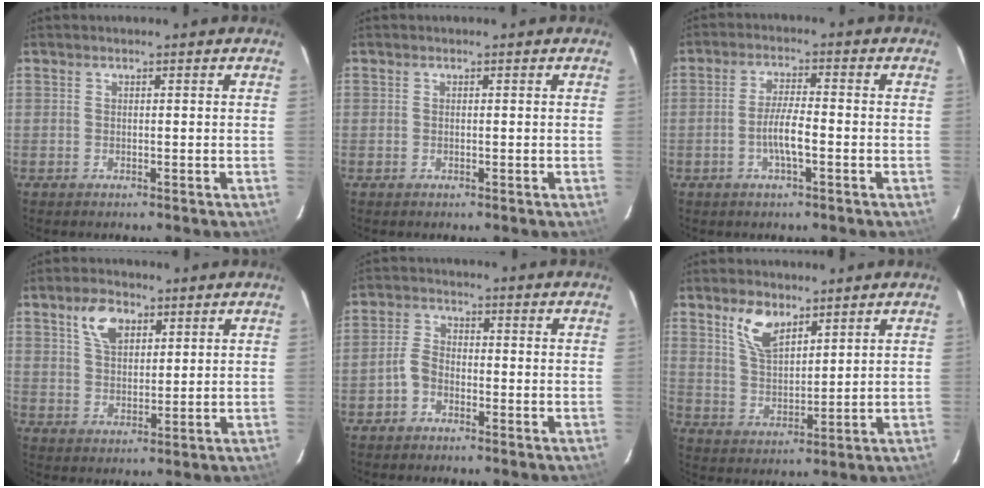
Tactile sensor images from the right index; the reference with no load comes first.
{"total": 0.0}
{"total": 5.1, "force": [-1.8, 0.7, 4.7], "torque": [-0.093, 0.003, -0.034]}
{"total": 6.8, "force": [3.5, 3.8, 4.3], "torque": [-0.080, 0.012, 0.065]}
{"total": 3.4, "force": [-2.1, 2.1, 1.7], "torque": [-0.037, 0.011, -0.043]}
{"total": 7.8, "force": [5.0, 3.7, 4.7], "torque": [-0.088, 0.008, 0.101]}